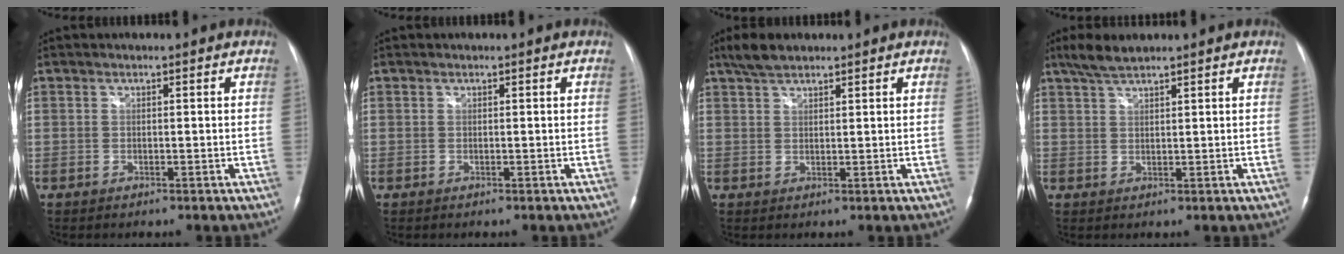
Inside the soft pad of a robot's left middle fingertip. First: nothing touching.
{"total": 0.0}
{"total": 3.9, "force": [3.2, 1.2, 1.9], "torque": [-0.049, 0.010, 0.063]}
{"total": 3.7, "force": [3.1, 0.4, 2.0], "torque": [-0.049, 0.008, 0.065]}